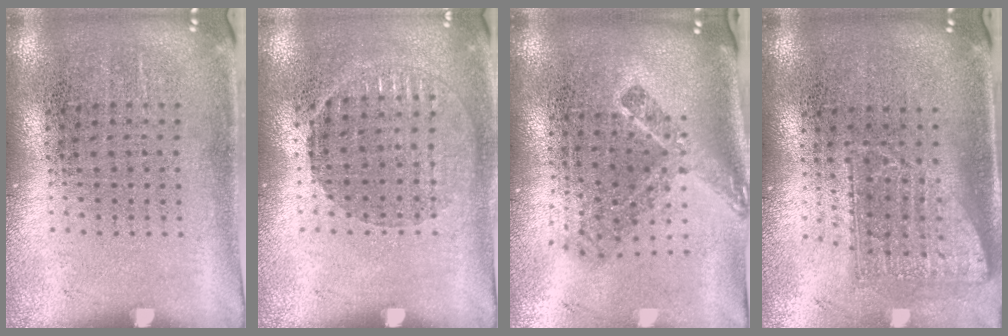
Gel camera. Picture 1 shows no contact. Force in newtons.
{"total": 1.0, "press": 0.9, "slide": 0.4}
{"total": 2.2, "press": 1.5, "slide": 1.7}
{"total": 1.7, "press": 1.3, "slide": 1.1}